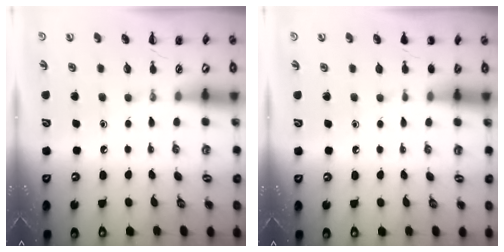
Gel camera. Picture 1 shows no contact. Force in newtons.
{"total": 1.2, "press": 1.2, "slide": 0.1}